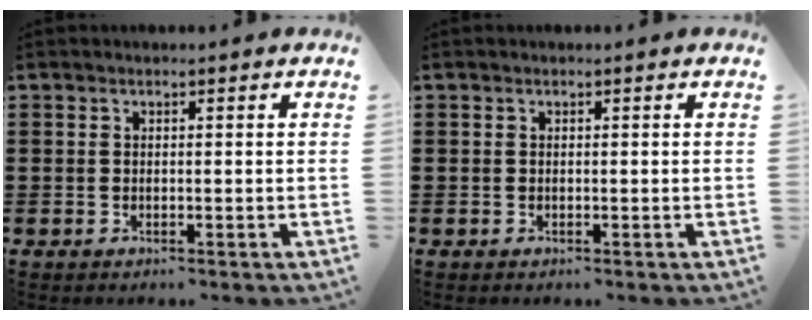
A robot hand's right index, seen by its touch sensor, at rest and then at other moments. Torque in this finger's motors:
{"motor_torque": [0.00, 0.00, 0.00, -0.01]}